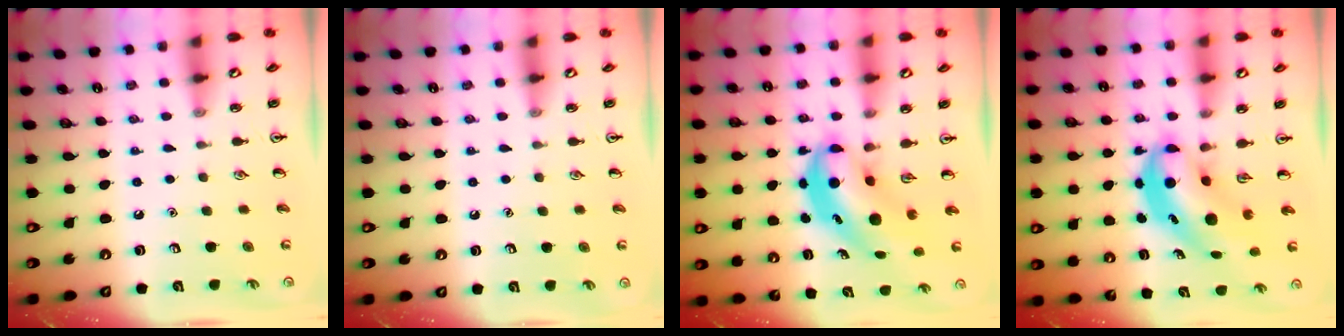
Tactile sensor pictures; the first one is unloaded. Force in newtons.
{"total": 0.0}
{"total": 6.5, "press": 6.3, "slide": 1.7}
{"total": 6.5, "press": 6.3, "slide": 1.7}